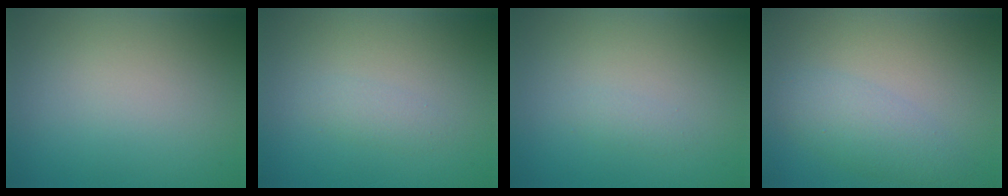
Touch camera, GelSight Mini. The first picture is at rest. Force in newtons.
{"total": 1.0, "press": 1.0, "slide": 0.1}
{"total": 0.6, "press": 0.6, "slide": 0.0}
{"total": 2.9, "press": 2.9, "slide": 0.0}